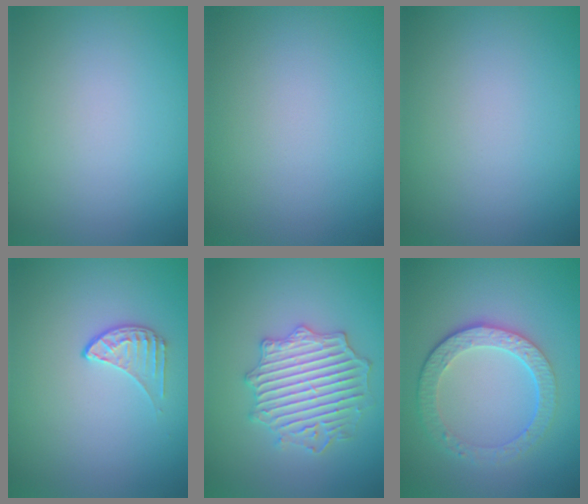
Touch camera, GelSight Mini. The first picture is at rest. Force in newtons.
{"total": 0.0}
{"total": 0.0}
{"total": 1.6, "press": 1.0, "slide": 1.2}
{"total": 4.4, "press": 4.4, "slide": 0.7}
{"total": 4.5, "press": 3.3, "slide": 3.1}